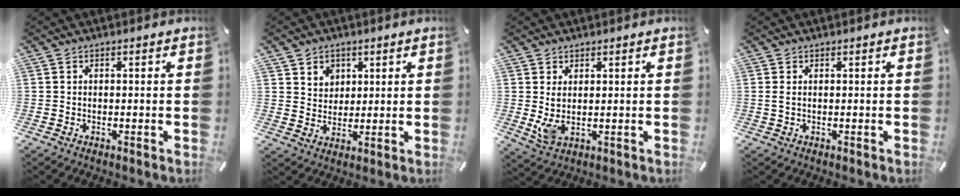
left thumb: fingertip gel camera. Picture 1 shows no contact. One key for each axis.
{"total": 5.0, "fx": 2.5, "fy": 4.4, "fz": 0.0, "tx": -0.005, "ty": -0.011, "tz": 0.044}
{"total": 4.2, "fx": 1.6, "fy": 2.3, "fz": 3.1, "tx": -0.075, "ty": -0.014, "tz": 0.024}
{"total": 1.2, "fx": 0.2, "fy": 0.4, "fz": 1.1, "tx": -0.024, "ty": 0.001, "tz": 0.004}